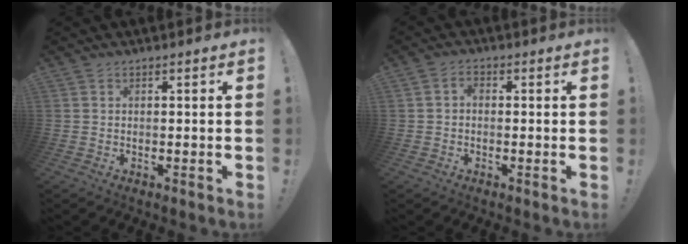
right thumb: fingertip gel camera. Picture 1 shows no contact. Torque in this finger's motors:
{"motor_torque": [0.27, -0.46, -0.35, -0.09, 0.02]}